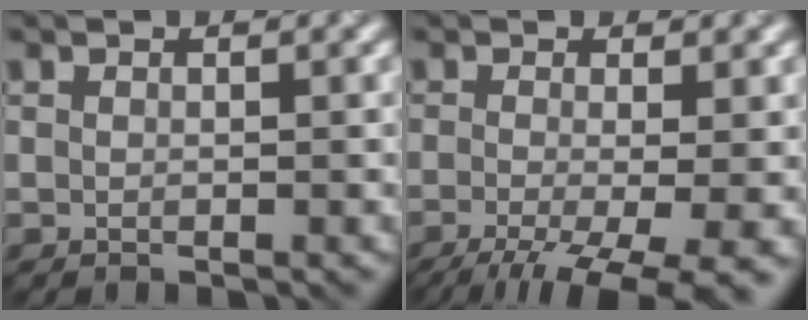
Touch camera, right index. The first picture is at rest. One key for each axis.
{"total": 9.1, "fx": -4.5, "fy": 3.2, "fz": 7.2, "tx": -0.120, "ty": -0.023, "tz": -0.056}